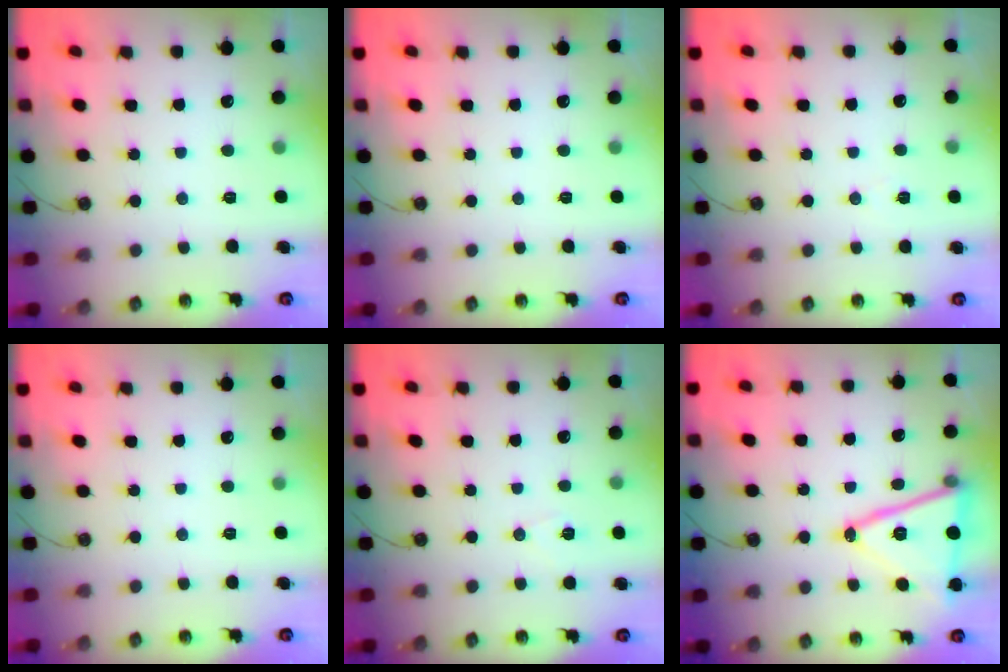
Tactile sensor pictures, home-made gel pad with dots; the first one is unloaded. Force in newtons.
{"total": 0.0}
{"total": 5.3, "press": 3.1, "slide": 4.3}
{"total": 0.0}
{"total": 5.8, "press": 4.5, "slide": 3.7}
{"total": 17.8, "press": 17.4, "slide": 3.5}